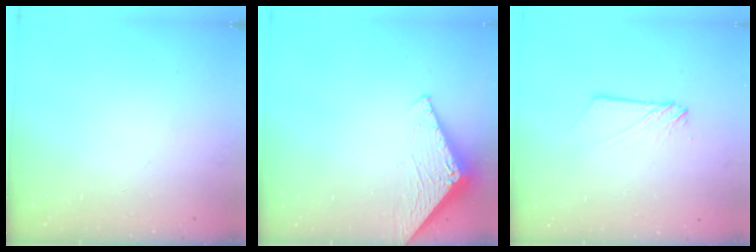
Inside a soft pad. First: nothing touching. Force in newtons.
{"total": 3.1, "press": 3.1, "slide": 0.2}
{"total": 4.1, "press": 4.1, "slide": 0.4}